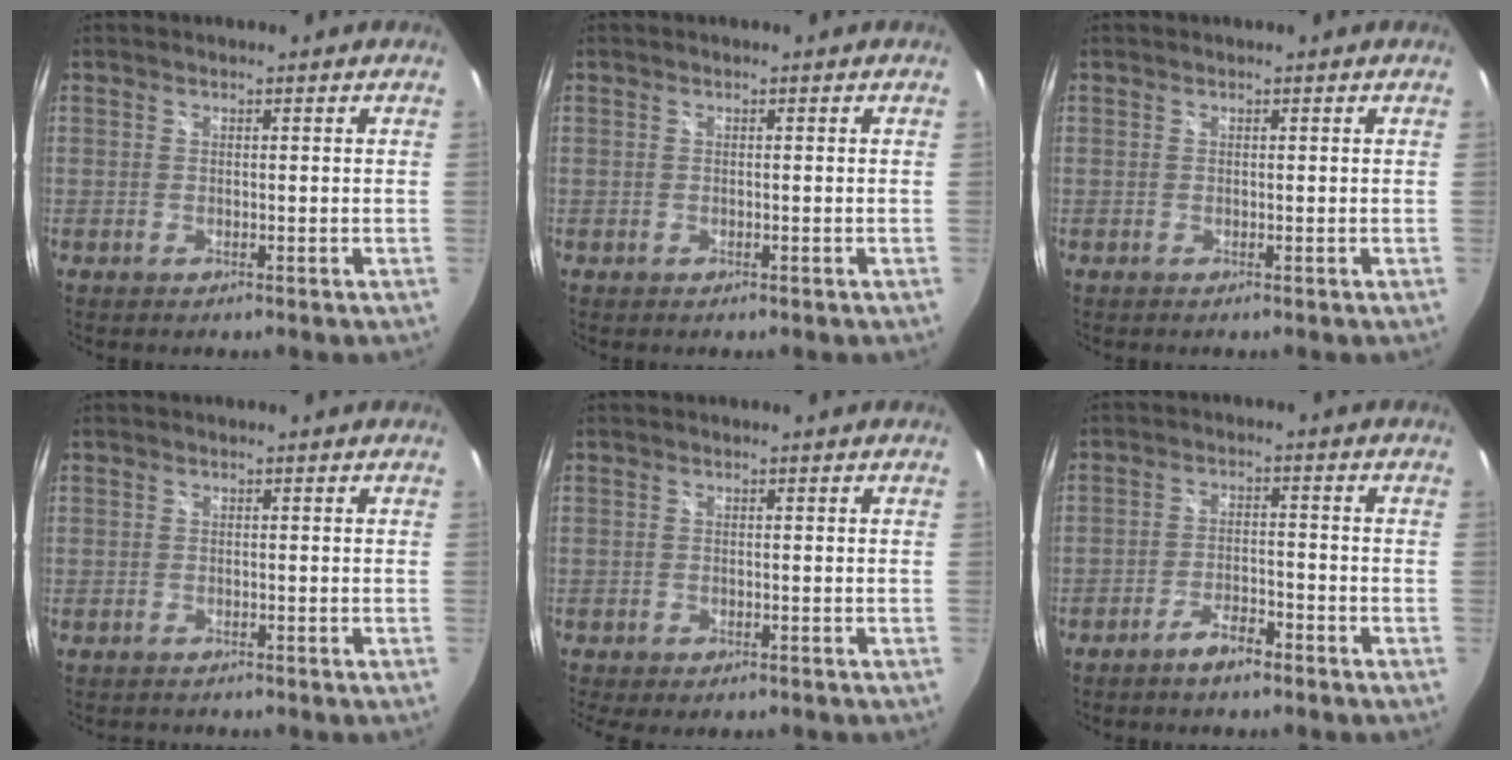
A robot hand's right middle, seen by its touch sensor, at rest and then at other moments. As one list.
[{"total": 0.0}, {"total": 0.0}, {"total": 1.0, "force": [-0.8, 0.5, -0.2], "torque": [-0.001, 0.003, -0.015]}, {"total": 3.7, "force": [-2.7, 1.6, 2.0], "torque": [-0.041, -0.022, -0.036]}, {"total": 4.4, "force": [-3.6, 1.2, 2.3], "torque": [-0.060, 0.002, -0.060]}]